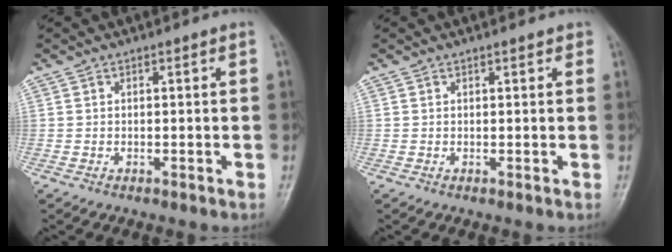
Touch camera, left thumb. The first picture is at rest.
{"total": 1.1, "force": [0.8, 0.5, 0.4], "torque": [-0.001, -0.003, 0.008]}